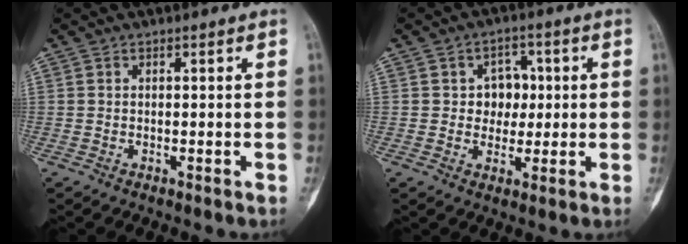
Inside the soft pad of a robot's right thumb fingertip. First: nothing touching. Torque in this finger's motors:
{"motor_torque": [0.99, 0.86, 0.42, -0.20, 0.03]}